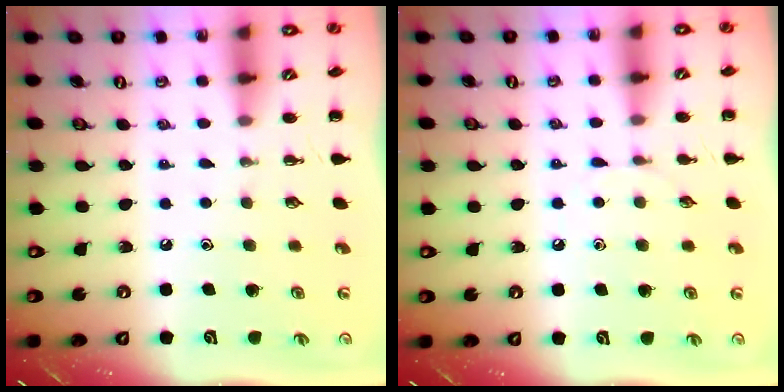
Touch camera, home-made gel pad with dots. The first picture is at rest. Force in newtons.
{"total": 3.8, "press": 3.6, "slide": 1.4}